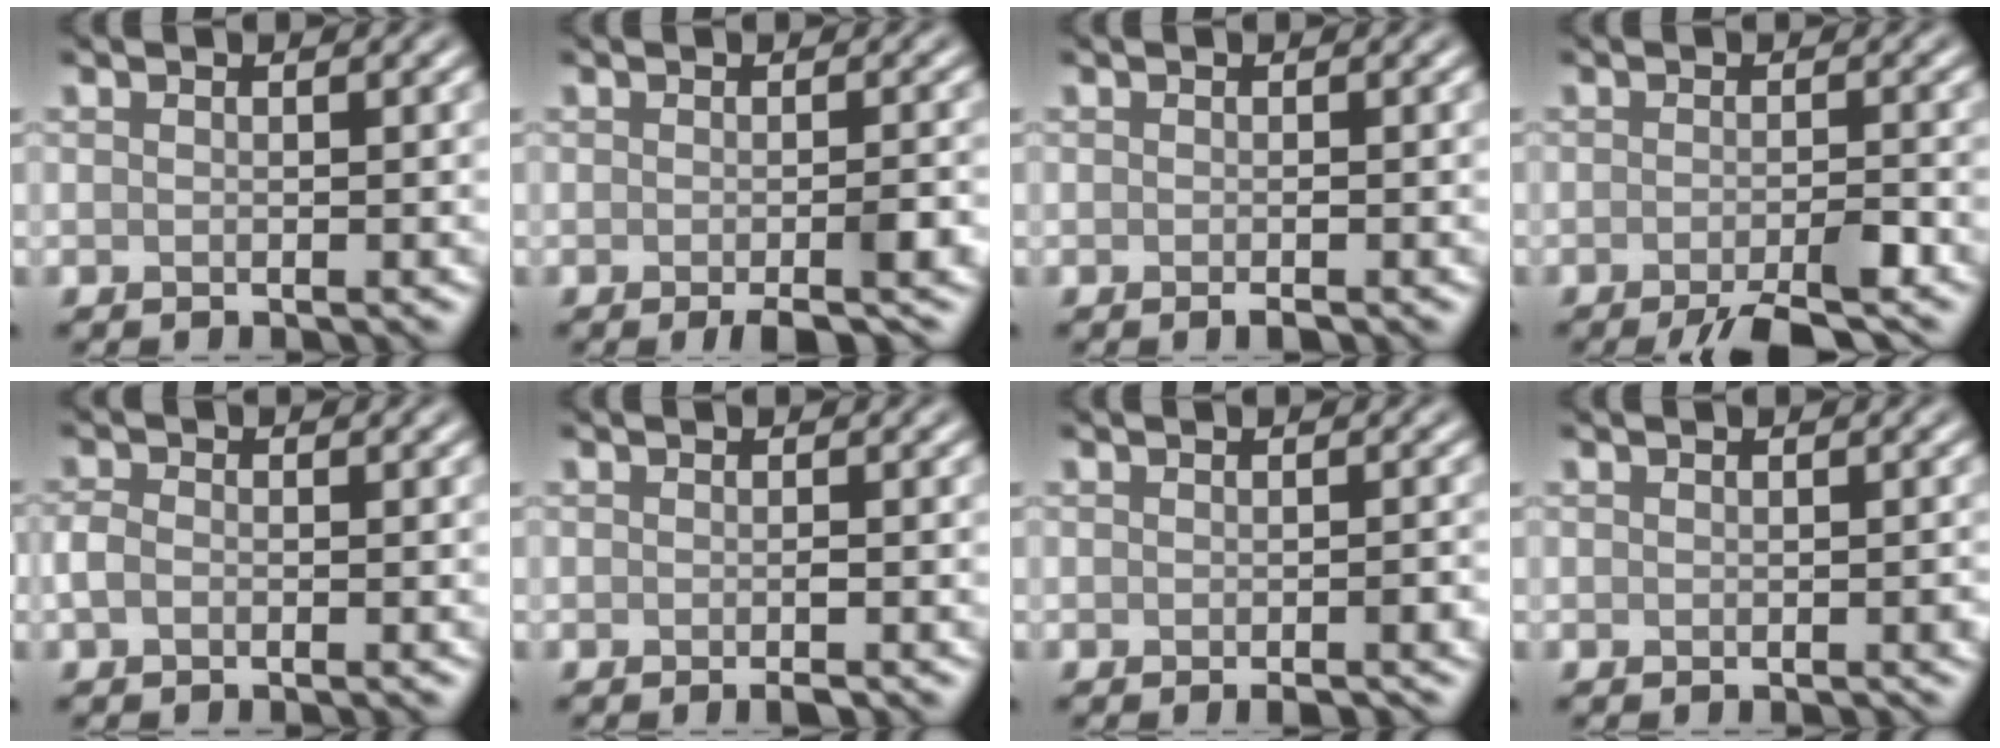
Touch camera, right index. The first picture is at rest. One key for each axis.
{"total": 2.9, "fx": -1.5, "fy": 0.5, "fz": 2.5, "tx": -0.036, "ty": -0.002, "tz": -0.024}
{"total": 0.7, "fx": -0.4, "fy": 0.1, "fz": 0.6, "tx": -0.009, "ty": 0.000, "tz": -0.004}
{"total": 4.1, "fx": -2.9, "fy": 0.6, "fz": 2.8, "tx": -0.041, "ty": -0.001, "tz": -0.049}
{"total": 1.4, "fx": -0.7, "fy": 0.9, "fz": 0.9, "tx": -0.017, "ty": 0.003, "tz": -0.017}
{"total": 0.9, "fx": -0.4, "fy": 0.1, "fz": 0.8, "tx": -0.011, "ty": 0.000, "tz": -0.006}
{"total": 1.7, "fx": -0.9, "fy": 0.6, "fz": 1.4, "tx": -0.016, "ty": -0.002, "tz": -0.008}
{"total": 0.7, "fx": -0.2, "fy": 0.5, "fz": 0.5, "tx": -0.006, "ty": -0.003, "tz": -0.001}